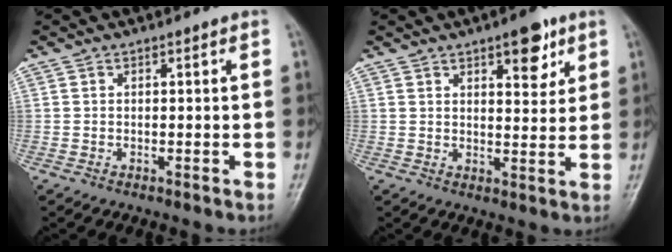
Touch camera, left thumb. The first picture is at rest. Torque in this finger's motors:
{"motor_torque": [-0.21, 0.22, -0.09, -0.14, 0.08]}